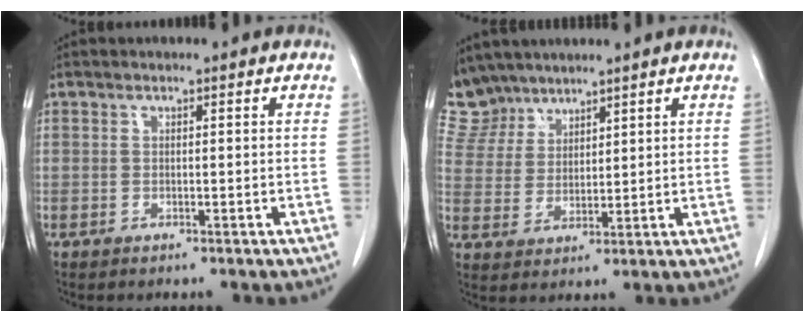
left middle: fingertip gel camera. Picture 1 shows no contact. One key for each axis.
{"total": 7.8, "fx": 7.1, "fy": 3.4, "fz": -0.1, "tx": -0.004, "ty": 0.009, "tz": 0.153}